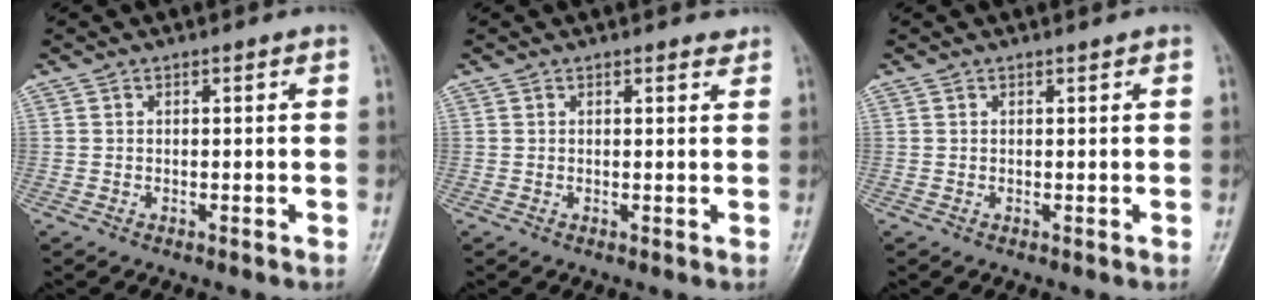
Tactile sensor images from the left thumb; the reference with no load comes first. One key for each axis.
{"total": 1.0, "fx": 0.9, "fy": 0.3, "fz": 0.3, "tx": 0.000, "ty": -0.006, "tz": 0.012}
{"total": 0.5, "fx": 0.4, "fy": 0.1, "fz": 0.4, "tx": -0.006, "ty": -0.001, "tz": 0.004}